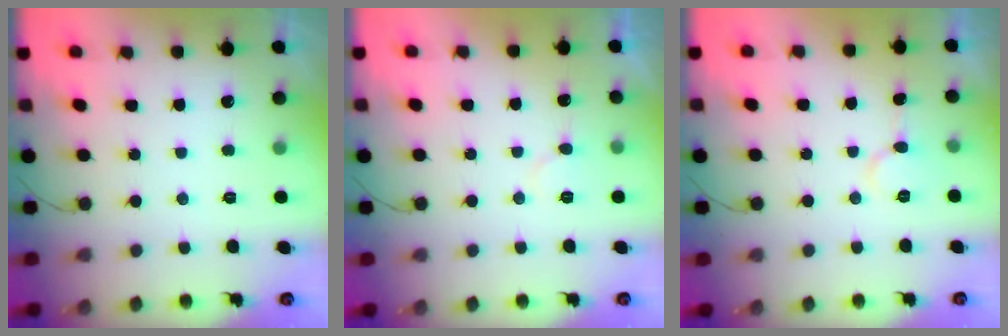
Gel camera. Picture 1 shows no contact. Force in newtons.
{"total": 4.9, "press": 4.9, "slide": 0.5}
{"total": 5.6, "press": 5.6, "slide": 0.2}